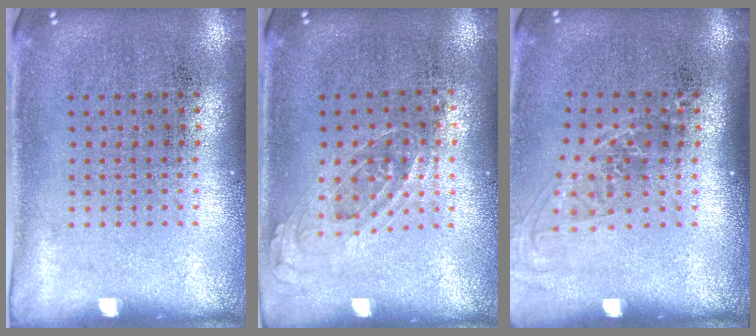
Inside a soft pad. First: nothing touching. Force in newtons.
{"total": 0.8, "press": 0.6, "slide": 0.5}
{"total": 1.4, "press": 1.1, "slide": 0.9}